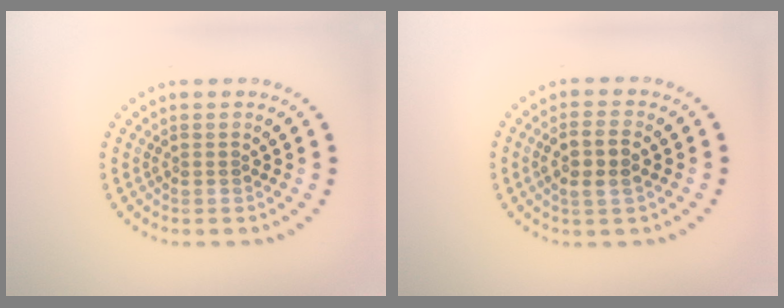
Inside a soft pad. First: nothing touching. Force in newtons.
{"total": 2.9, "press": 2.8, "slide": 0.9}